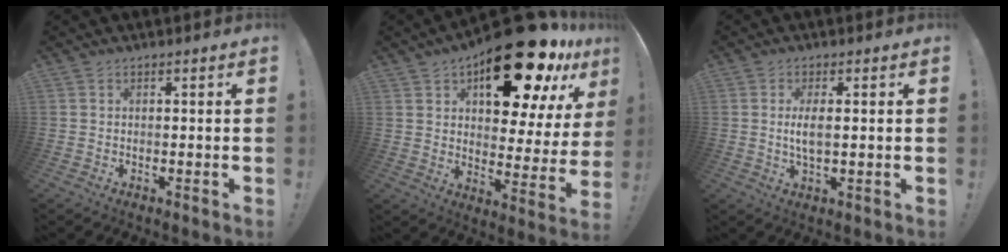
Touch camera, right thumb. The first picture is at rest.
{"total": 25.2, "force": [15.1, 10.5, 17.2], "torque": [-0.225, -0.102, 0.248]}
{"total": 4.6, "force": [0.0, 1.3, 4.4], "torque": [-0.077, -0.006, -0.003]}